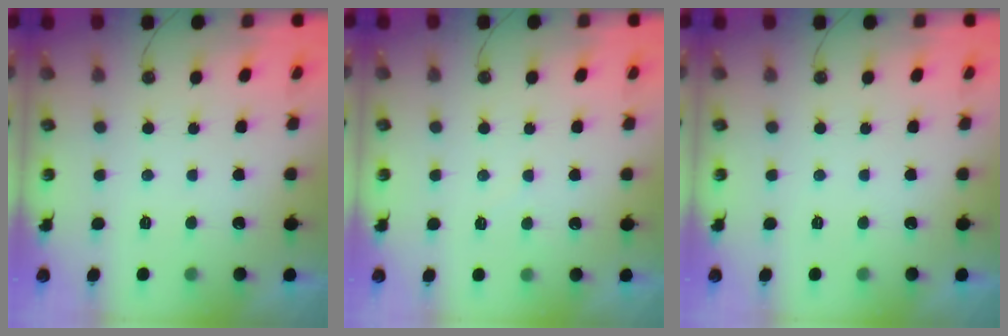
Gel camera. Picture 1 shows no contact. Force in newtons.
{"total": 4.7, "press": 4.7, "slide": 0.5}
{"total": 0.0}